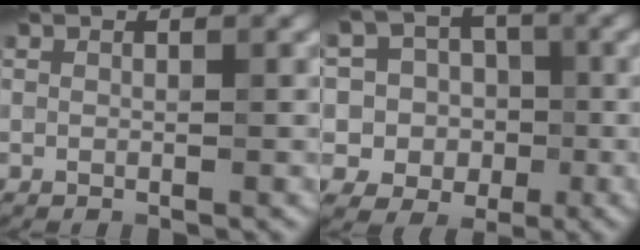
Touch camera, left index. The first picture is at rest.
{"total": 7.8, "force": [0.1, 7.5, 2.2], "torque": [-0.049, 0.033, -0.040]}